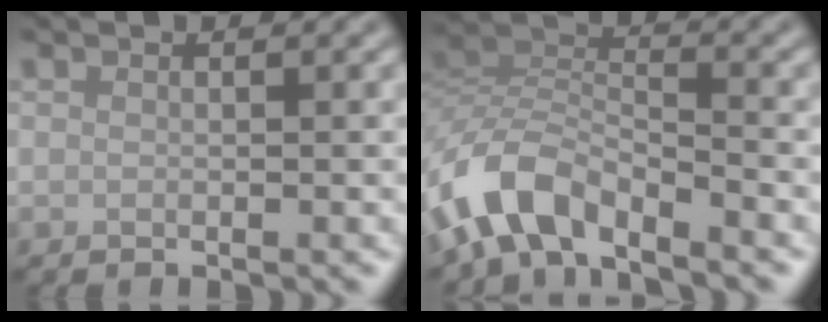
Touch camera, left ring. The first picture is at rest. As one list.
[{"total": 6.5, "force": [-4.9, 2.6, 3.4], "torque": [-0.062, 0.000, -0.105]}]